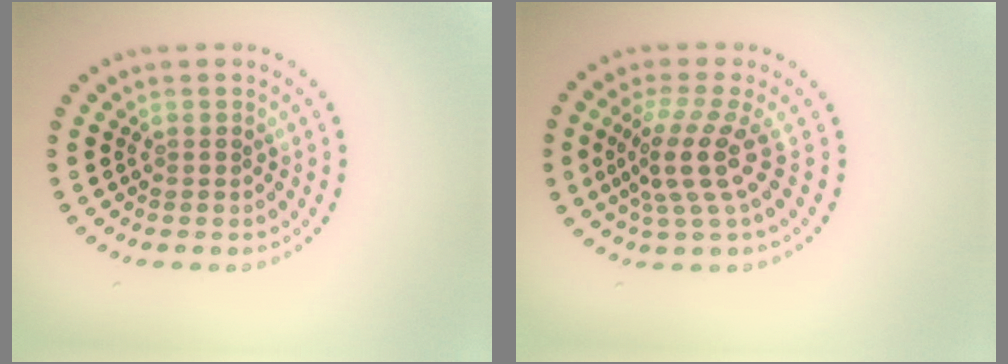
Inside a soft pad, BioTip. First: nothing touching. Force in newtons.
{"total": 4.0, "press": 2.8, "slide": 2.9}